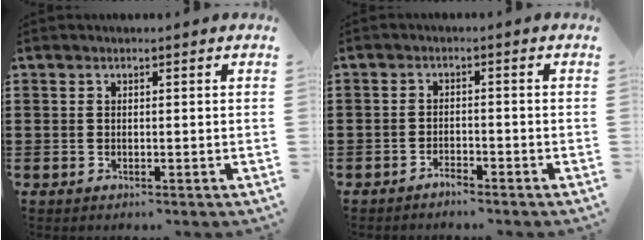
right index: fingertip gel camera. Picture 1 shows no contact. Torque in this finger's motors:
{"motor_torque": [-0.20, 0.28, -0.03, -0.01]}